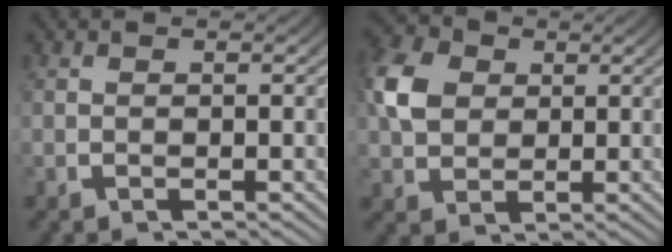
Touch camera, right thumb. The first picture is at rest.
{"total": 5.4, "force": [1.3, 4.1, 3.3], "torque": [-0.082, -0.011, 0.033]}